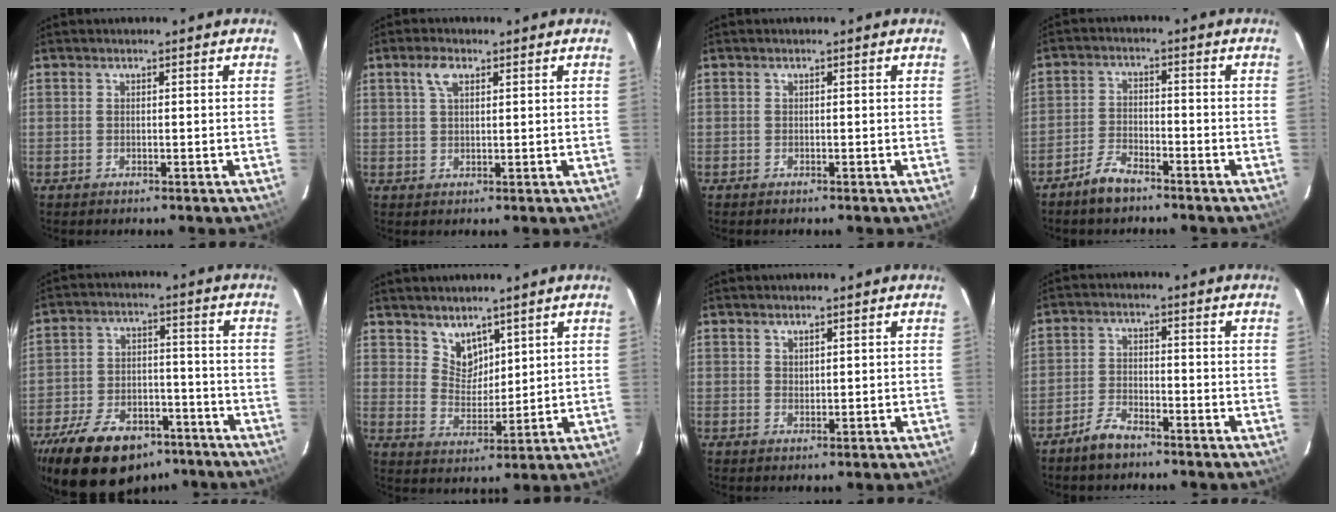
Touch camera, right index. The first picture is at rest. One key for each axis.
{"total": 3.3, "fx": 1.6, "fy": 1.6, "fz": 2.4, "tx": -0.047, "ty": 0.008, "tz": 0.030}
{"total": 0.8, "fx": -0.5, "fy": 0.6, "fz": -0.1, "tx": 0.000, "ty": 0.002, "tz": -0.008}
{"total": 5.0, "fx": -4.2, "fy": 1.7, "fz": 2.2, "tx": -0.064, "ty": 0.006, "tz": -0.080}
{"total": 21.2, "fx": -14.7, "fy": 11.2, "fz": 10.4, "tx": -0.222, "ty": 0.009, "tz": -0.215}
{"total": 5.6, "fx": 4.2, "fy": 3.4, "fz": 1.4, "tx": -0.014, "ty": 0.002, "tz": 0.085}
{"total": 1.3, "fx": 1.0, "fy": 0.6, "fz": 0.4, "tx": -0.003, "ty": 0.001, "tz": 0.019}
{"total": 4.7, "fx": -3.9, "fy": 1.7, "fz": 2.1, "tx": -0.062, "ty": 0.005, "tz": -0.075}